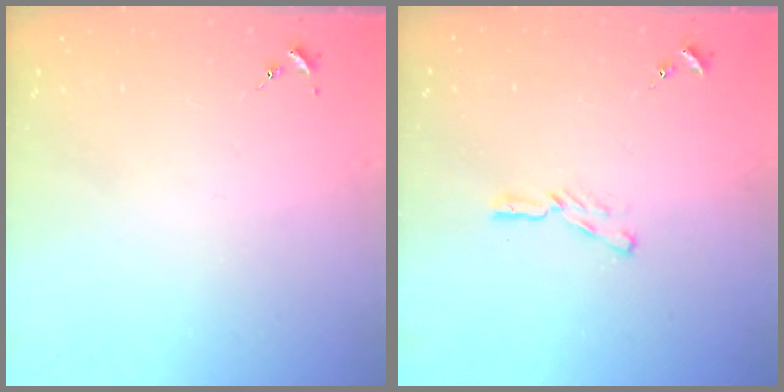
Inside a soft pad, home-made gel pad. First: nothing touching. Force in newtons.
{"total": 4.7, "press": 4.7, "slide": 0.3}